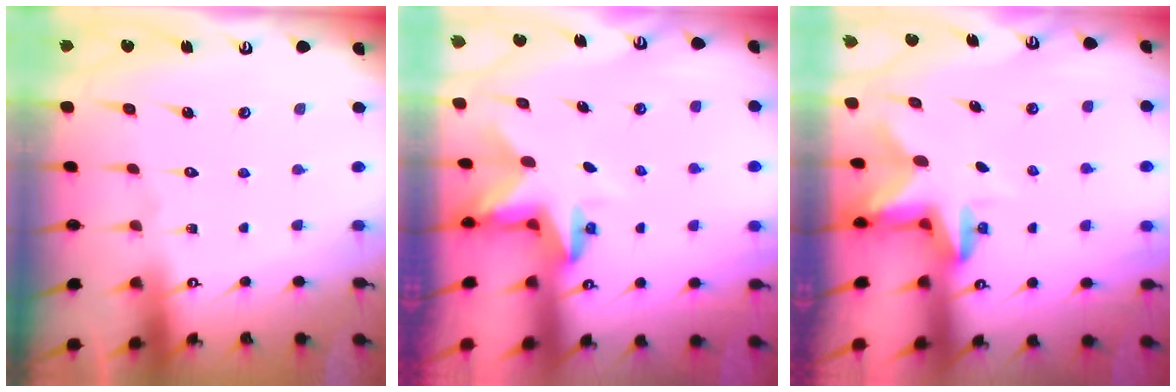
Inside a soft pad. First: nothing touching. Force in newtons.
{"total": 2.8, "press": 2.8, "slide": 0.2}
{"total": 2.5, "press": 2.4, "slide": 0.4}